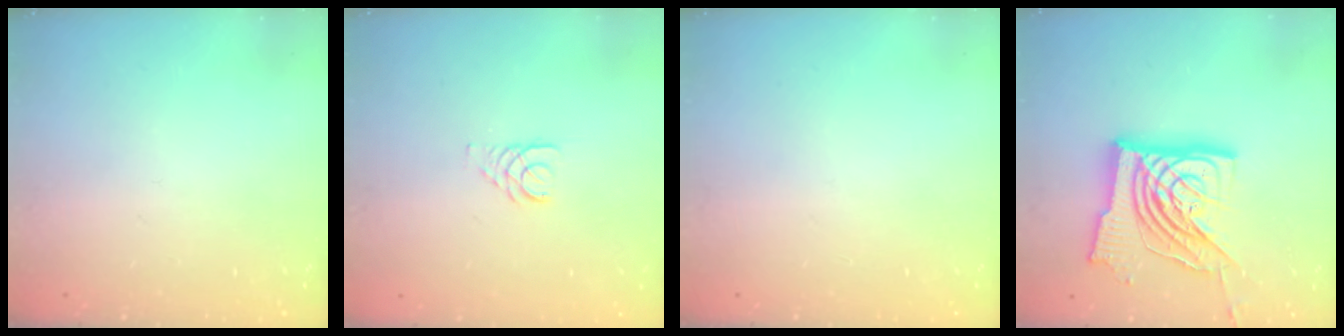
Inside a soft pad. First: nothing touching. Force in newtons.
{"total": 2.7, "press": 2.7, "slide": 0.2}
{"total": 0.0}
{"total": 26.7, "press": 26.5, "slide": 3.2}